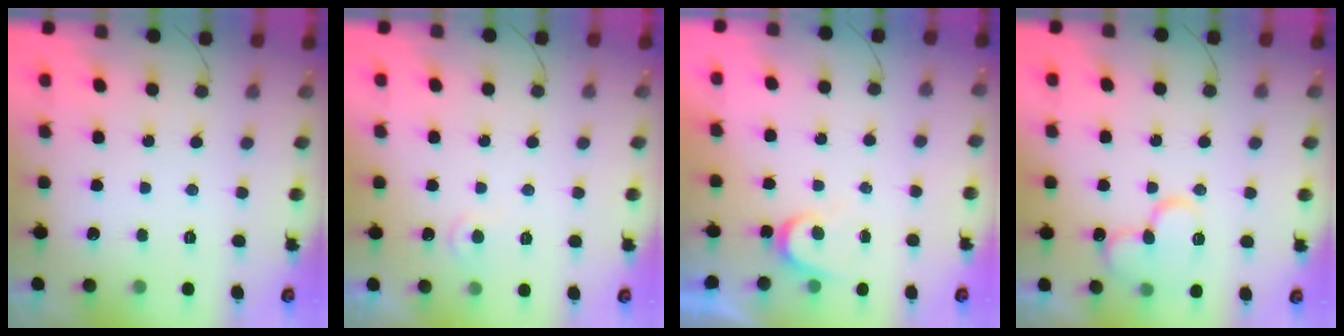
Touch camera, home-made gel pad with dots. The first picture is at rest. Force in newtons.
{"total": 4.1, "press": 4.1, "slide": 0.5}
{"total": 3.7, "press": 3.6, "slide": 0.4}
{"total": 13.4, "press": 13.3, "slide": 1.7}